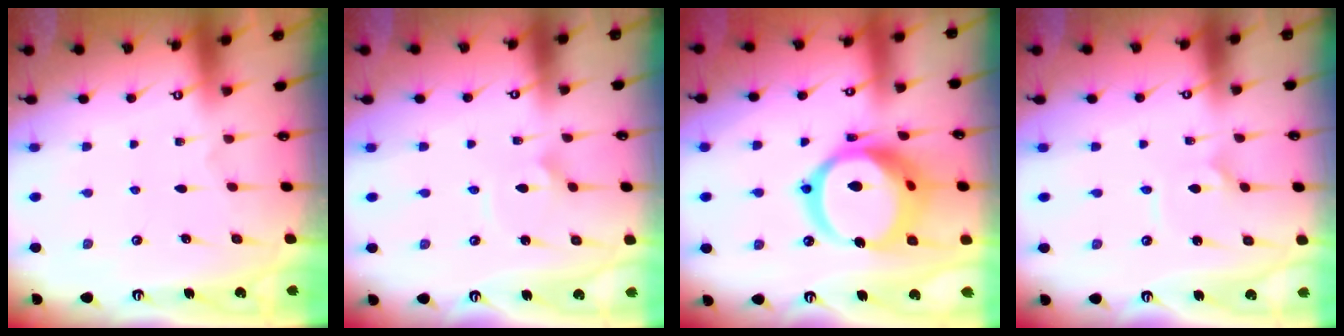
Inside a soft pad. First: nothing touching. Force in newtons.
{"total": 2.2, "press": 2.2, "slide": 0.1}
{"total": 20.6, "press": 20.4, "slide": 2.4}
{"total": 2.1, "press": 2.1, "slide": 0.1}